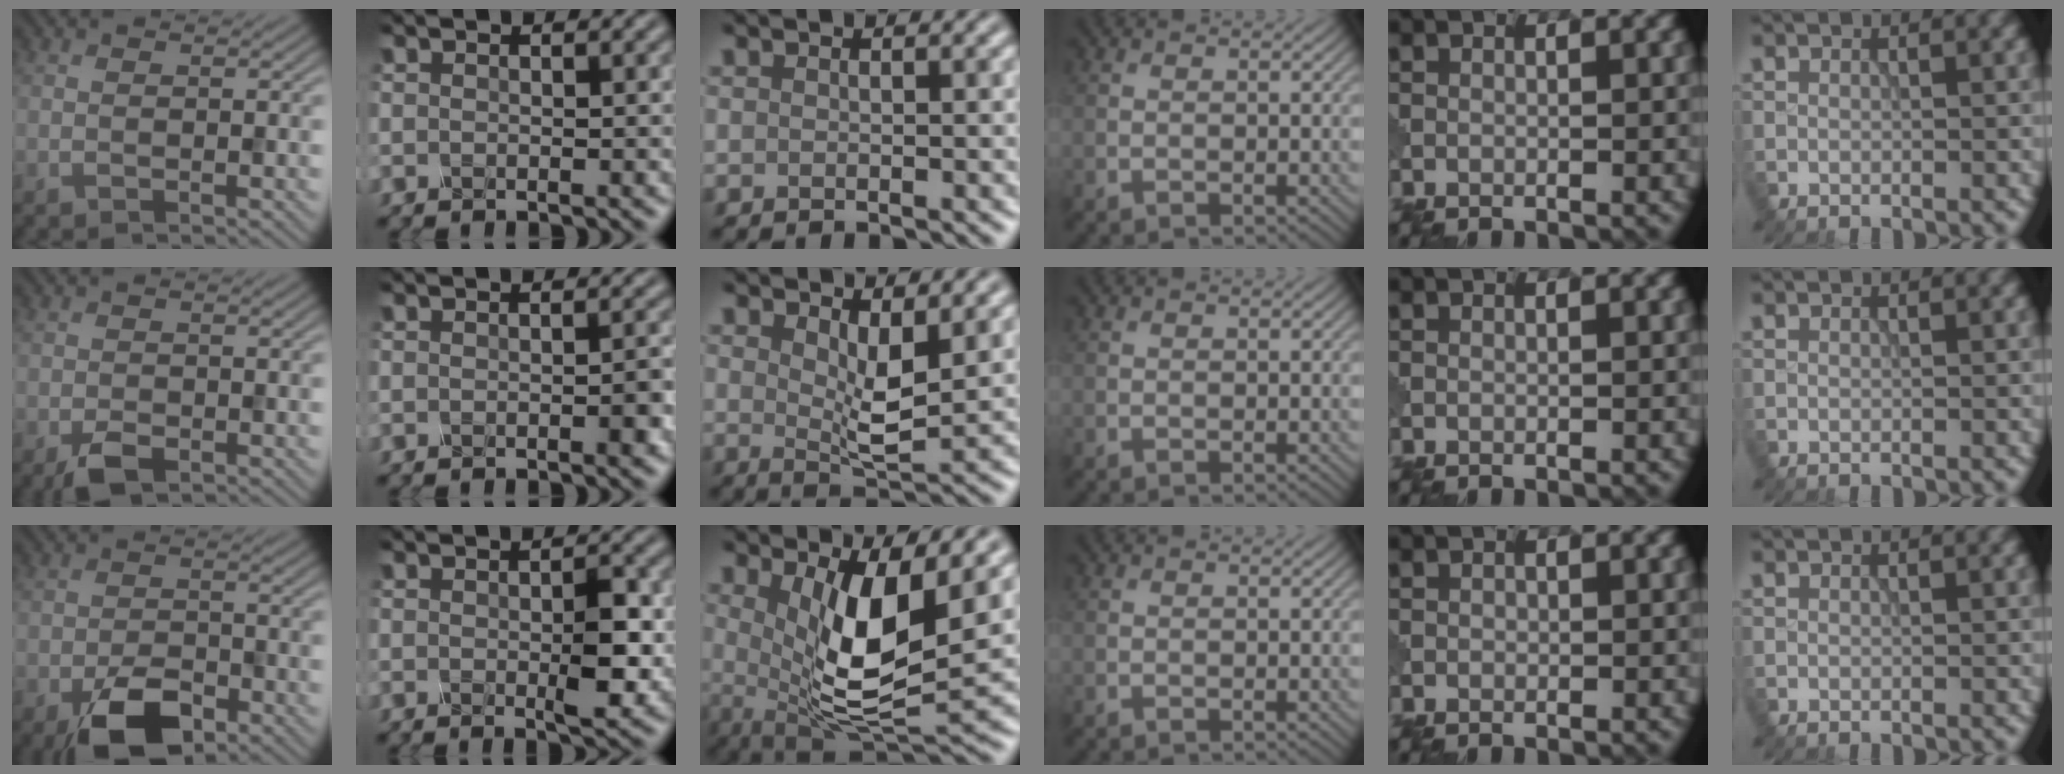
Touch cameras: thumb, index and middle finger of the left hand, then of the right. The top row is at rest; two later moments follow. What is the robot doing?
{"motion": "press", "object": "mechanical pencil"}